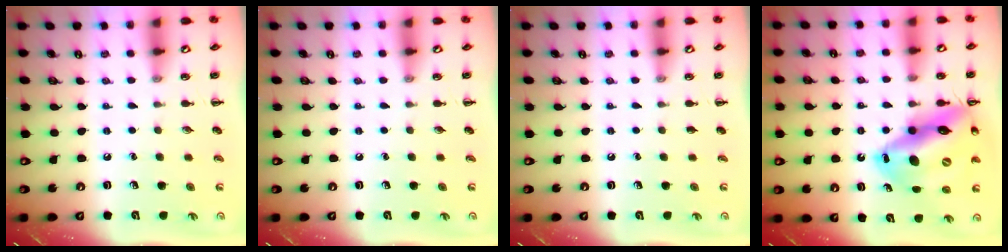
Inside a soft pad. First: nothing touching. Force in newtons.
{"total": 0.0}
{"total": 0.0}
{"total": 22.0, "press": 21.4, "slide": 5.4}